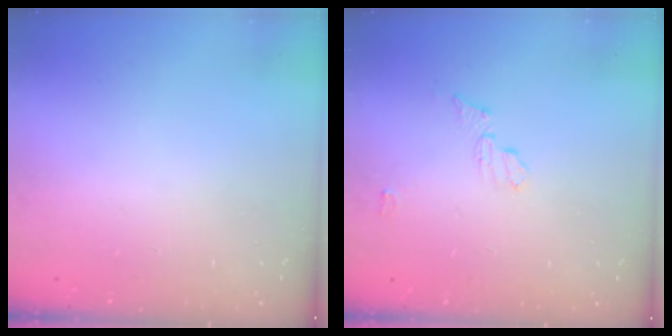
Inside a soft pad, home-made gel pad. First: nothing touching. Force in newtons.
{"total": 5.6, "press": 5.6, "slide": 0.4}